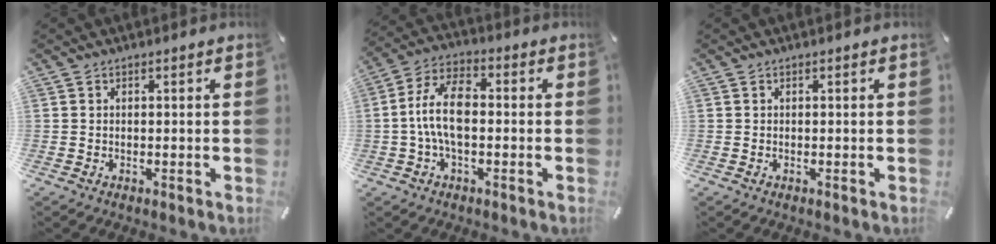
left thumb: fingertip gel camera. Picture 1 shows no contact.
{"total": 10.3, "force": [-1.2, 5.3, 8.8], "torque": [-0.182, 0.009, -0.021]}
{"total": 0.0}